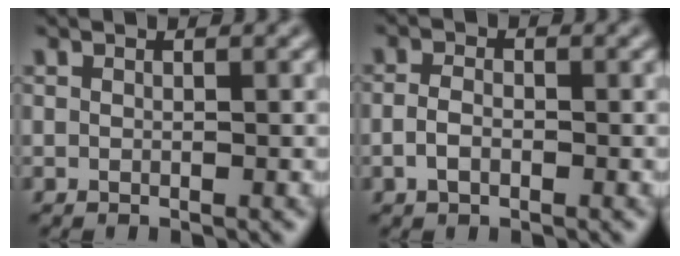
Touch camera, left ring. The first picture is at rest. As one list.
[{"total": 1.7, "force": [-0.6, 1.1, 1.2], "torque": [-0.025, 0.001, -0.015]}]